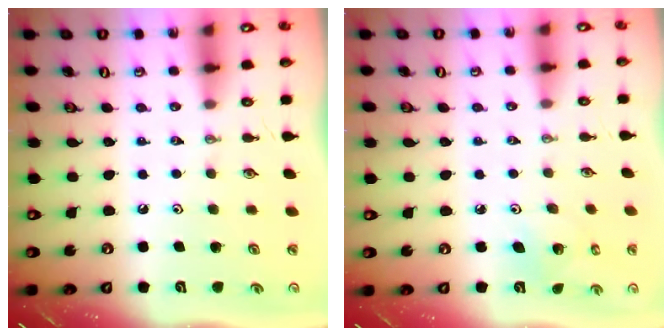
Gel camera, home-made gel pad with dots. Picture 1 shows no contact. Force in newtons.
{"total": 2.9, "press": 2.9, "slide": 0.2}